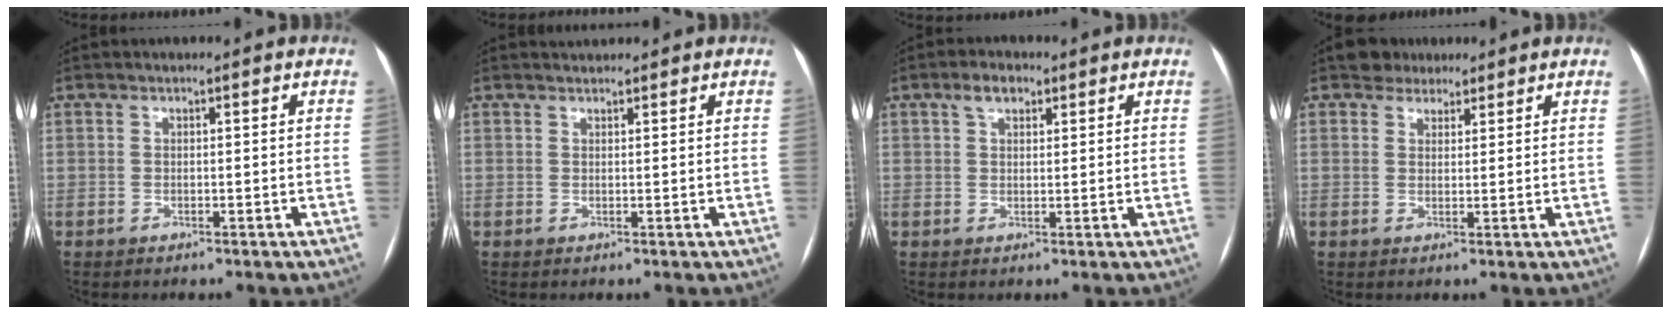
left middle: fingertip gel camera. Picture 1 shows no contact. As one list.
[{"total": 1.4, "force": [1.3, 0.2, 0.0], "torque": [-0.006, 0.014, 0.025]}, {"total": 3.2, "force": [1.9, 1.7, 1.9], "torque": [-0.037, 0.013, 0.035]}, {"total": 3.5, "force": [2.7, 2.2, 0.1], "torque": [0.001, 0.014, 0.039]}]